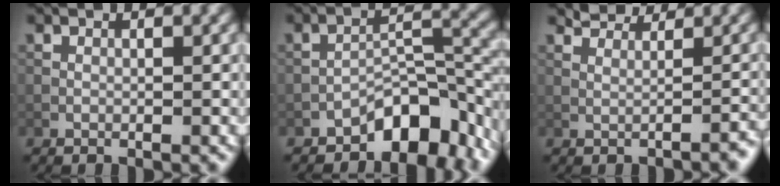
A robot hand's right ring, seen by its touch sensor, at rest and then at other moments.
{"total": 6.8, "force": [-4.6, 2.9, 4.2], "torque": [-0.045, 0.014, -0.075]}
{"total": 2.1, "force": [1.6, 0.7, 1.0], "torque": [-0.014, -0.002, 0.033]}